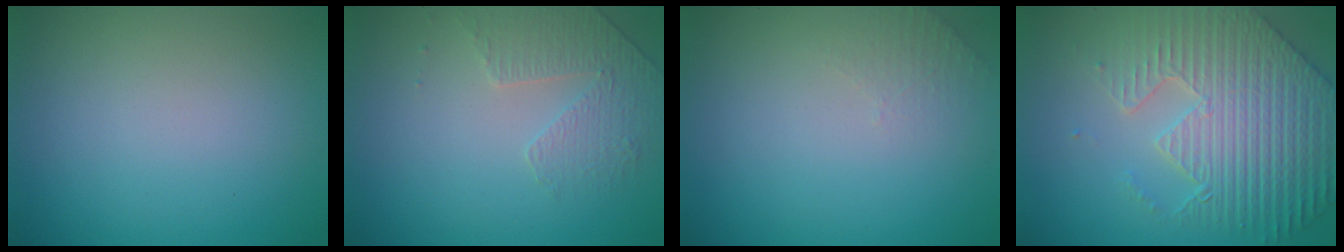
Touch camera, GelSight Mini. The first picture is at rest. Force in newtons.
{"total": 1.8, "press": 1.4, "slide": 1.0}
{"total": 1.3, "press": 1.2, "slide": 0.3}
{"total": 7.3, "press": 6.0, "slide": 4.1}